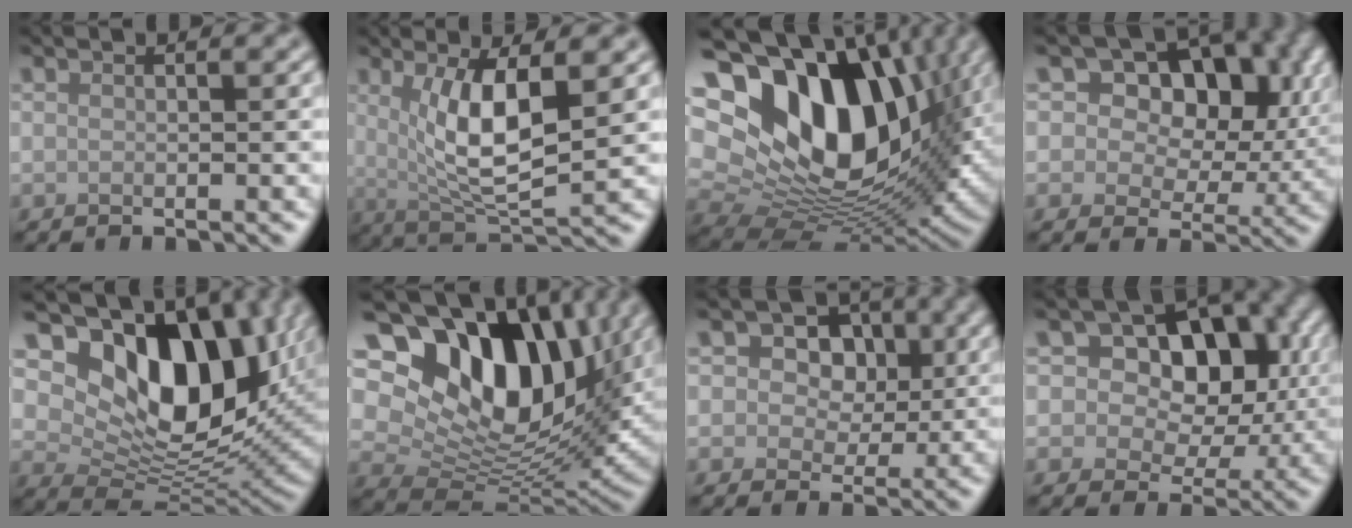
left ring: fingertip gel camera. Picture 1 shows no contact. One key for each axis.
{"total": 6.7, "fx": 1.2, "fy": 2.0, "fz": 6.2, "tx": -0.117, "ty": -0.014, "tz": 0.029}
{"total": 20.3, "fx": 4.8, "fy": 13.4, "fz": 14.4, "tx": -0.258, "ty": 0.004, "tz": 0.105}
{"total": 15.1, "fx": 6.7, "fy": 9.6, "fz": 9.5, "tx": -0.128, "ty": 0.057, "tz": 0.079}
{"total": 12.8, "fx": 4.3, "fy": 8.0, "fz": 9.0, "tx": -0.143, "ty": -0.014, "tz": 0.082}
{"total": 16.2, "fx": 6.4, "fy": 9.9, "fz": 11.1, "tx": -0.184, "ty": 0.017, "tz": 0.112}
{"total": 6.6, "fx": 2.3, "fy": 5.0, "fz": 3.7, "tx": -0.045, "ty": 0.019, "tz": 0.006}
{"total": 11.5, "fx": 3.8, "fy": 7.6, "fz": 7.8, "tx": -0.097, "ty": 0.028, "tz": 0.036}